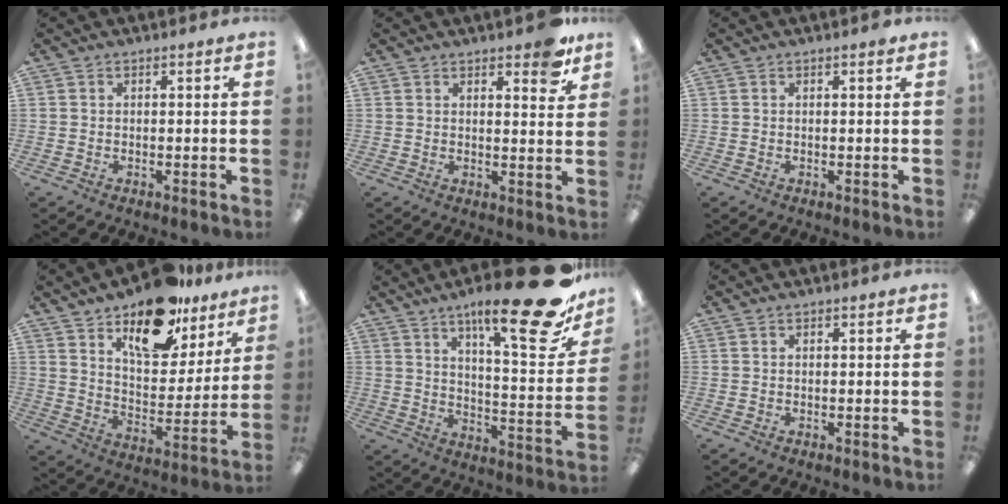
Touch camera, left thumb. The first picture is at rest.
{"total": 5.7, "force": [4.3, 2.1, 3.1], "torque": [-0.024, -0.027, 0.070]}
{"total": 0.5, "force": [0.4, 0.1, 0.3], "torque": [0.000, -0.001, 0.005]}
{"total": 16.4, "force": [12.6, 7.2, 7.8], "torque": [-0.123, -0.076, 0.221]}
{"total": 22.9, "force": [15.0, 5.6, 16.5], "torque": [-0.244, -0.099, 0.234]}
{"total": 0.0}